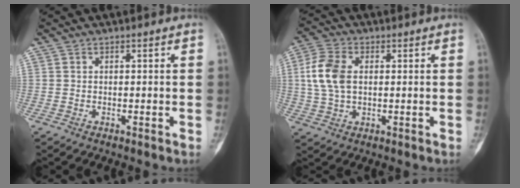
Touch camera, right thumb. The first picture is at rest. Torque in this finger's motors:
{"motor_torque": [-0.92, 0.88, 1.02, 0.15, 0.07]}